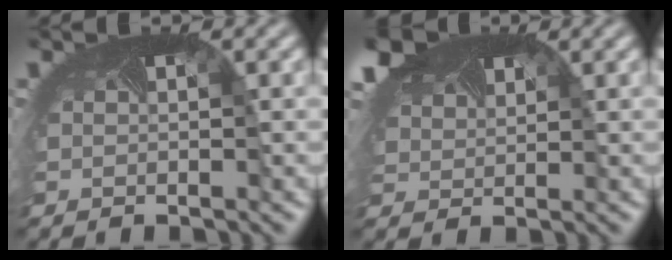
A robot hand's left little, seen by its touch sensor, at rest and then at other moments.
{"total": 5.2, "force": [3.9, 2.6, 2.1], "torque": [-0.080, 0.005, 0.076]}